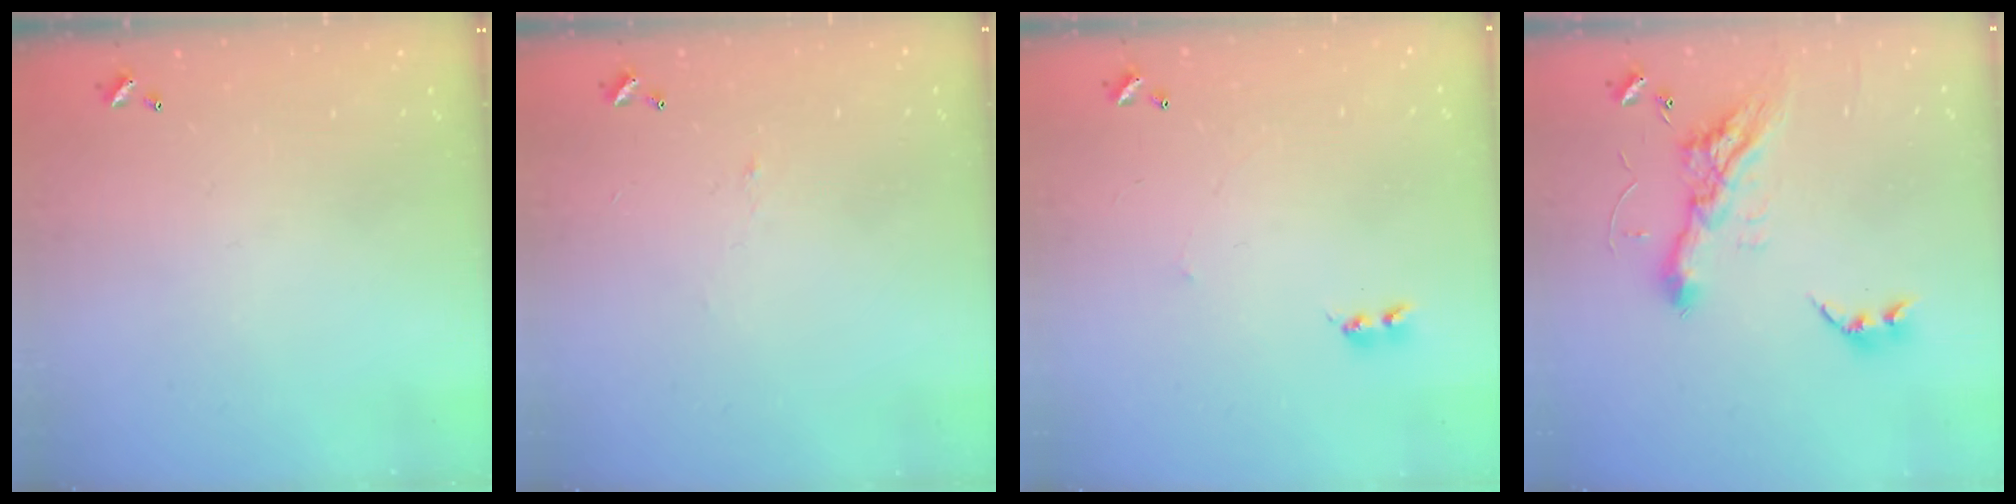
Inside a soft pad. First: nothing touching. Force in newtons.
{"total": 0.9, "press": 0.6, "slide": 0.6}
{"total": 2.2, "press": 2.1, "slide": 0.5}
{"total": 13.4, "press": 13.3, "slide": 0.8}